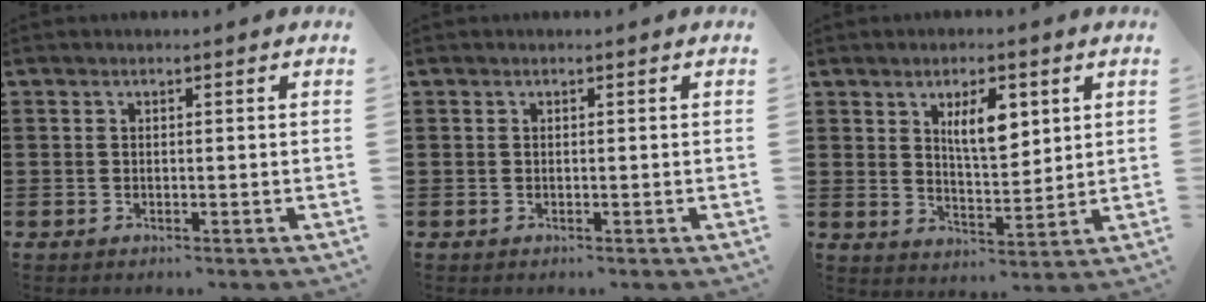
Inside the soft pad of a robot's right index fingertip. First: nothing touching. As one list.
[{"total": 0.0}, {"total": 6.4, "force": [2.7, 2.6, 5.2], "torque": [-0.086, -0.002, 0.041]}]